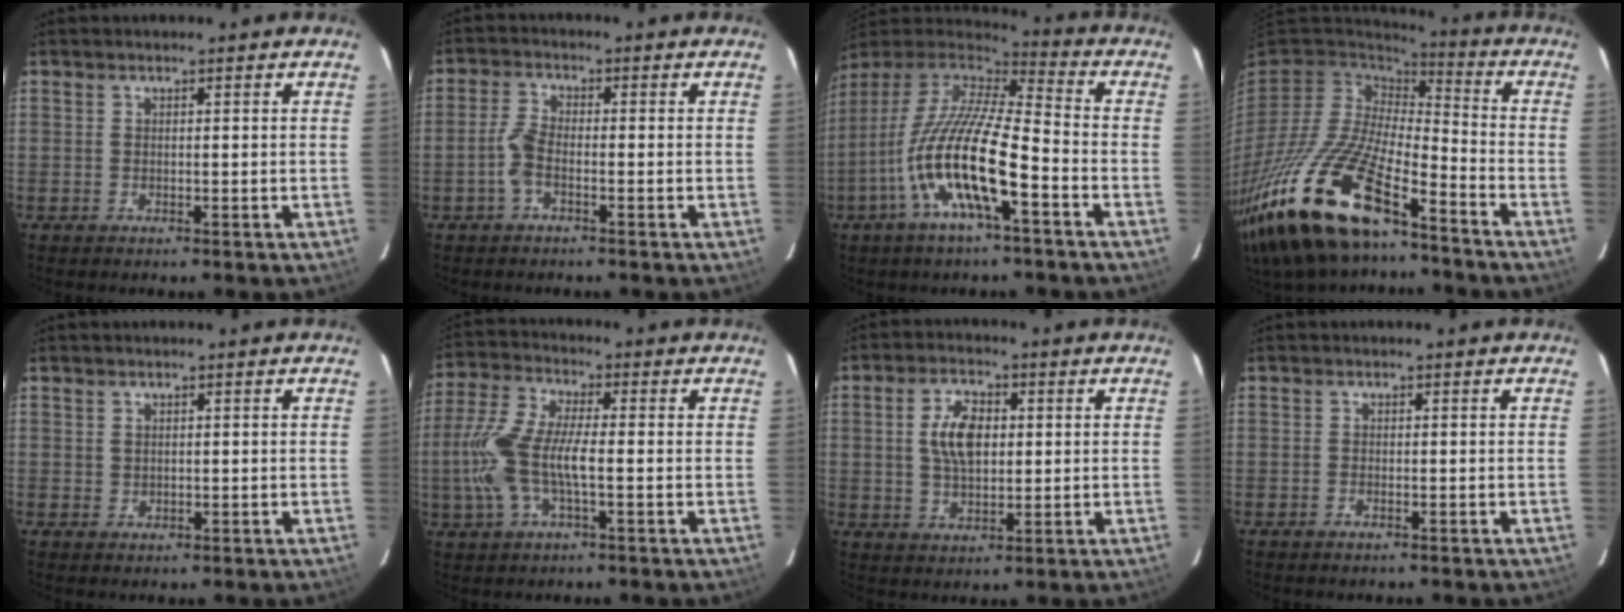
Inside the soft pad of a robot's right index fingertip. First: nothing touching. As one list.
[{"total": 3.5, "force": [-1.5, 1.3, 2.8], "torque": [-0.071, 0.007, -0.033]}, {"total": 18.5, "force": [-7.1, 4.0, 16.6], "torque": [-0.309, -0.023, -0.145]}, {"total": 25.9, "force": [-16.6, 8.6, 17.9], "torque": [-0.379, -0.051, -0.305]}, {"total": 0.9, "force": [0.5, 0.7, 0.2], "torque": [0.001, 0.004, 0.011]}, {"total": 11.7, "force": [-1.8, 3.7, 10.9], "torque": [-0.246, 0.004, -0.038]}, {"total": 7.8, "force": [1.2, 4.3, 6.4], "torque": [-0.121, 0.011, 0.025]}, {"total": 0.7, "force": [-0.5, 0.3, 0.3], "torque": [-0.007, 0.000, -0.010]}]